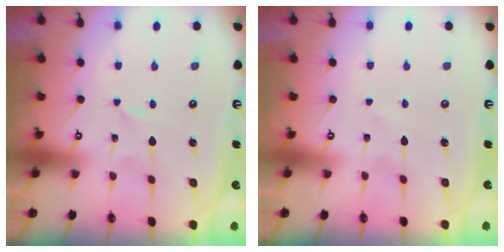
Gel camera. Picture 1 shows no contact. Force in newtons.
{"total": 1.0, "press": 1.0, "slide": 0.2}